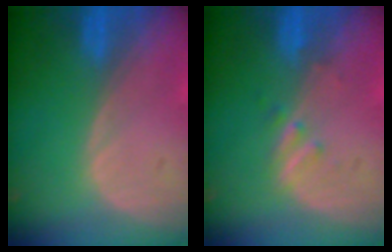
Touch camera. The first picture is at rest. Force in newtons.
{"total": 1.9, "press": 1.9, "slide": 0.3}